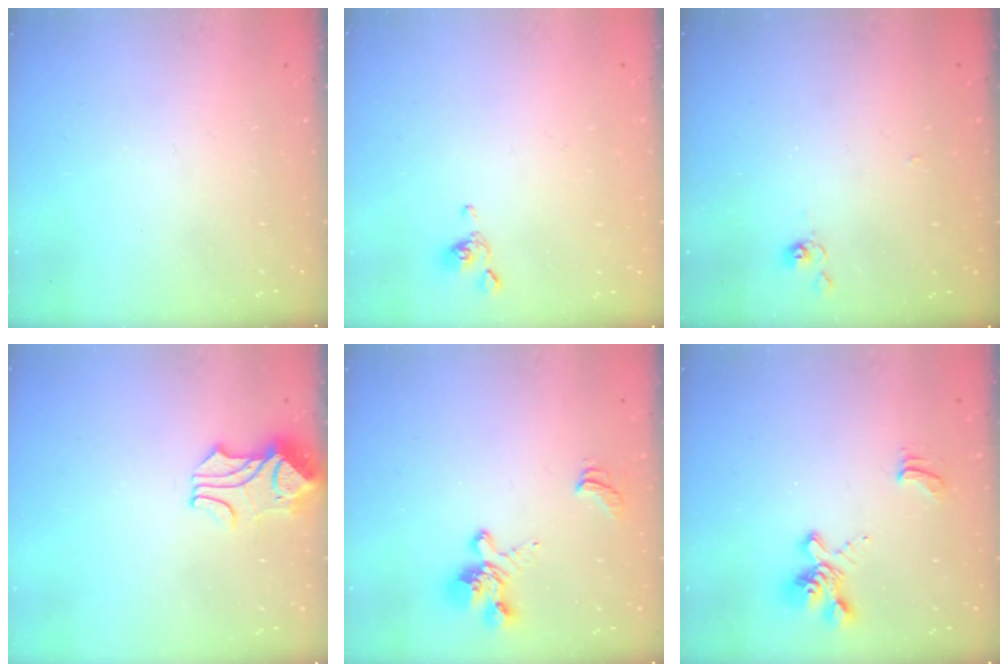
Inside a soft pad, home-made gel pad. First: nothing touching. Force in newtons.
{"total": 2.5, "press": 2.5, "slide": 0.2}
{"total": 3.7, "press": 3.7, "slide": 0.5}
{"total": 1.7, "press": 1.2, "slide": 1.1}
{"total": 2.4, "press": 1.6, "slide": 1.8}
{"total": 2.3, "press": 1.9, "slide": 1.3}